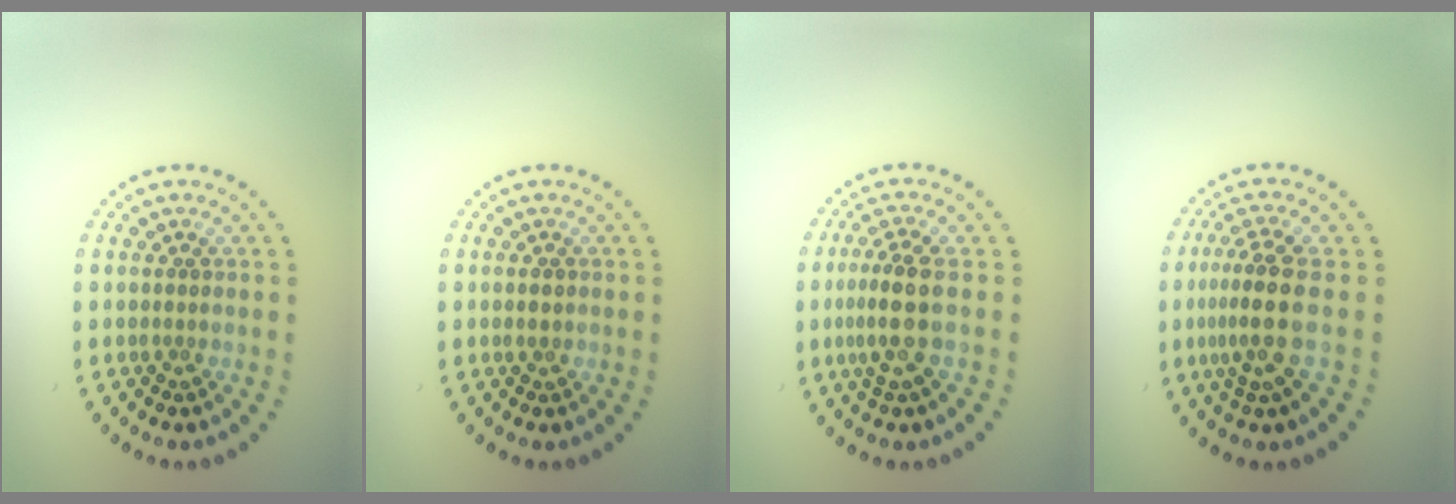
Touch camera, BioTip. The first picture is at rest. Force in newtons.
{"total": 1.2, "press": 1.2, "slide": 0.1}
{"total": 3.4, "press": 2.8, "slide": 2.0}
{"total": 3.9, "press": 3.1, "slide": 2.4}